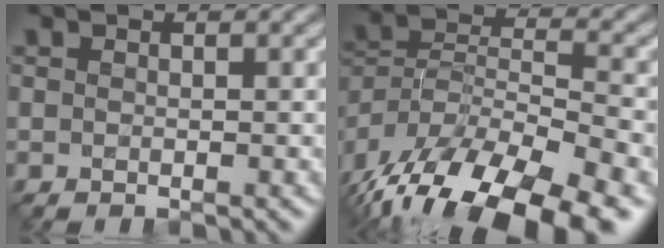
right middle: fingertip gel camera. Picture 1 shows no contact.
{"total": 16.6, "force": [-12.7, 5.7, 9.1], "torque": [-0.164, -0.017, -0.193]}